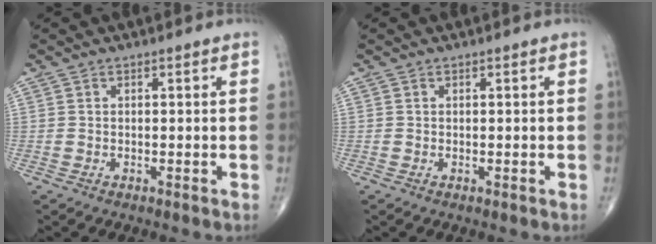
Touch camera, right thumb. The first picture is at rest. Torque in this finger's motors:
{"motor_torque": [0.17, -0.10, 0.02, 0.13, -0.02]}